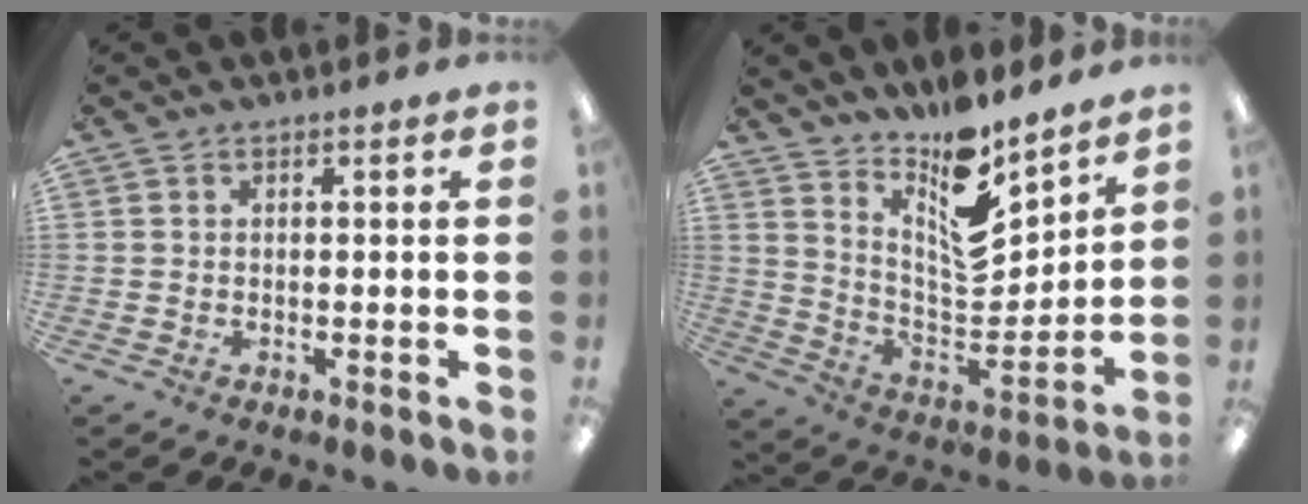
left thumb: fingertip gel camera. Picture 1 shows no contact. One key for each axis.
{"total": 13.9, "fx": 10.6, "fy": 4.6, "fz": 7.6, "tx": -0.117, "ty": -0.102, "tz": 0.185}